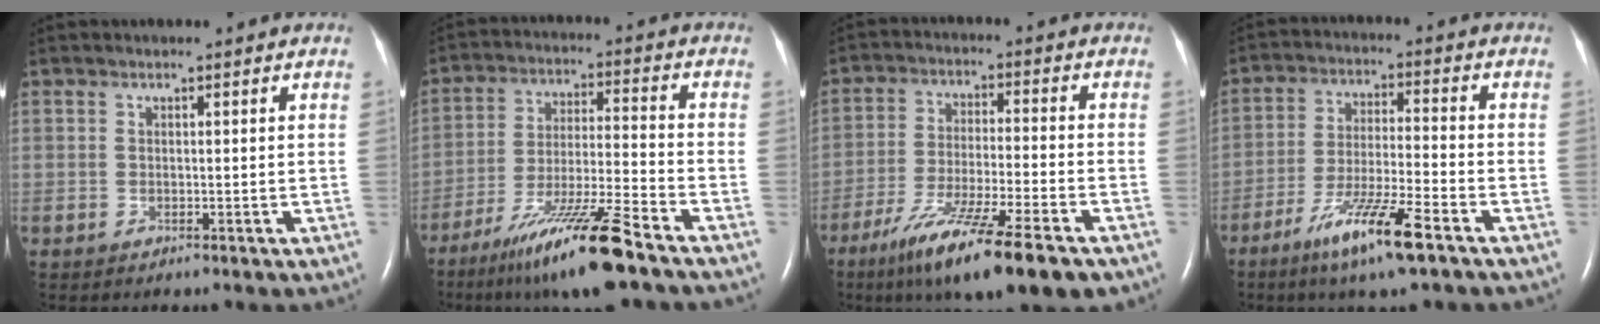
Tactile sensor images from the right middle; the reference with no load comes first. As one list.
[{"total": 13.5, "force": [-9.5, -0.2, 9.6], "torque": [-0.183, -0.031, -0.167]}, {"total": 15.9, "force": [-10.4, 1.3, 11.9], "torque": [-0.193, -0.042, -0.174]}, {"total": 10.8, "force": [-6.7, 0.3, 8.5], "torque": [-0.163, -0.026, -0.122]}]